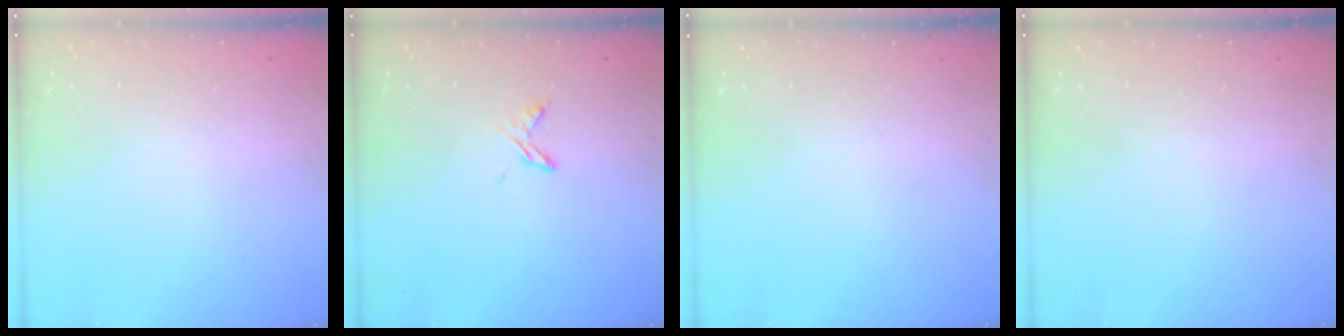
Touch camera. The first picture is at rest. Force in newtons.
{"total": 4.0, "press": 3.9, "slide": 0.6}
{"total": 0.0}
{"total": 0.0}